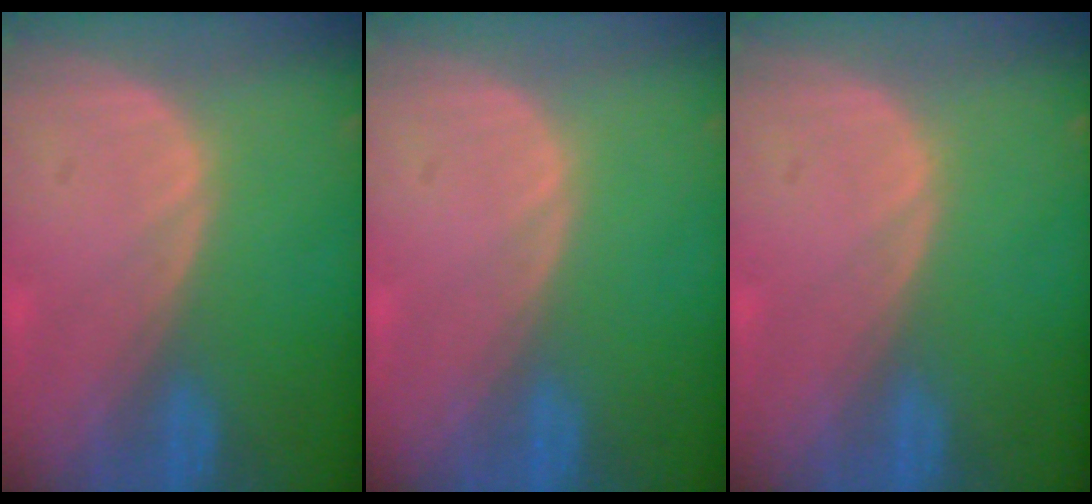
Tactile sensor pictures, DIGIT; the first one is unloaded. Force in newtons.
{"total": 0.0}
{"total": 0.0}